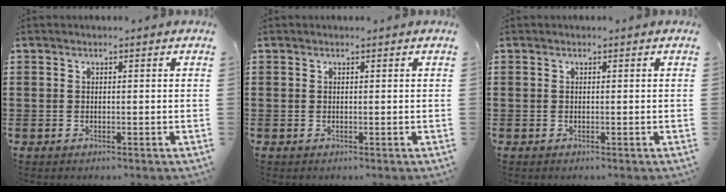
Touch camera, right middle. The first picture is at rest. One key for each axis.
{"total": 0.0}
{"total": 0.0}